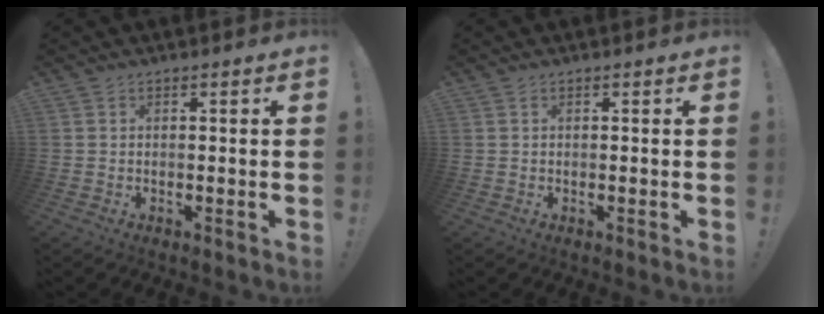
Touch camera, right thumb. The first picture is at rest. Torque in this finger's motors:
{"motor_torque": [-0.11, 0.02, -0.07, 0.11, 0.08]}